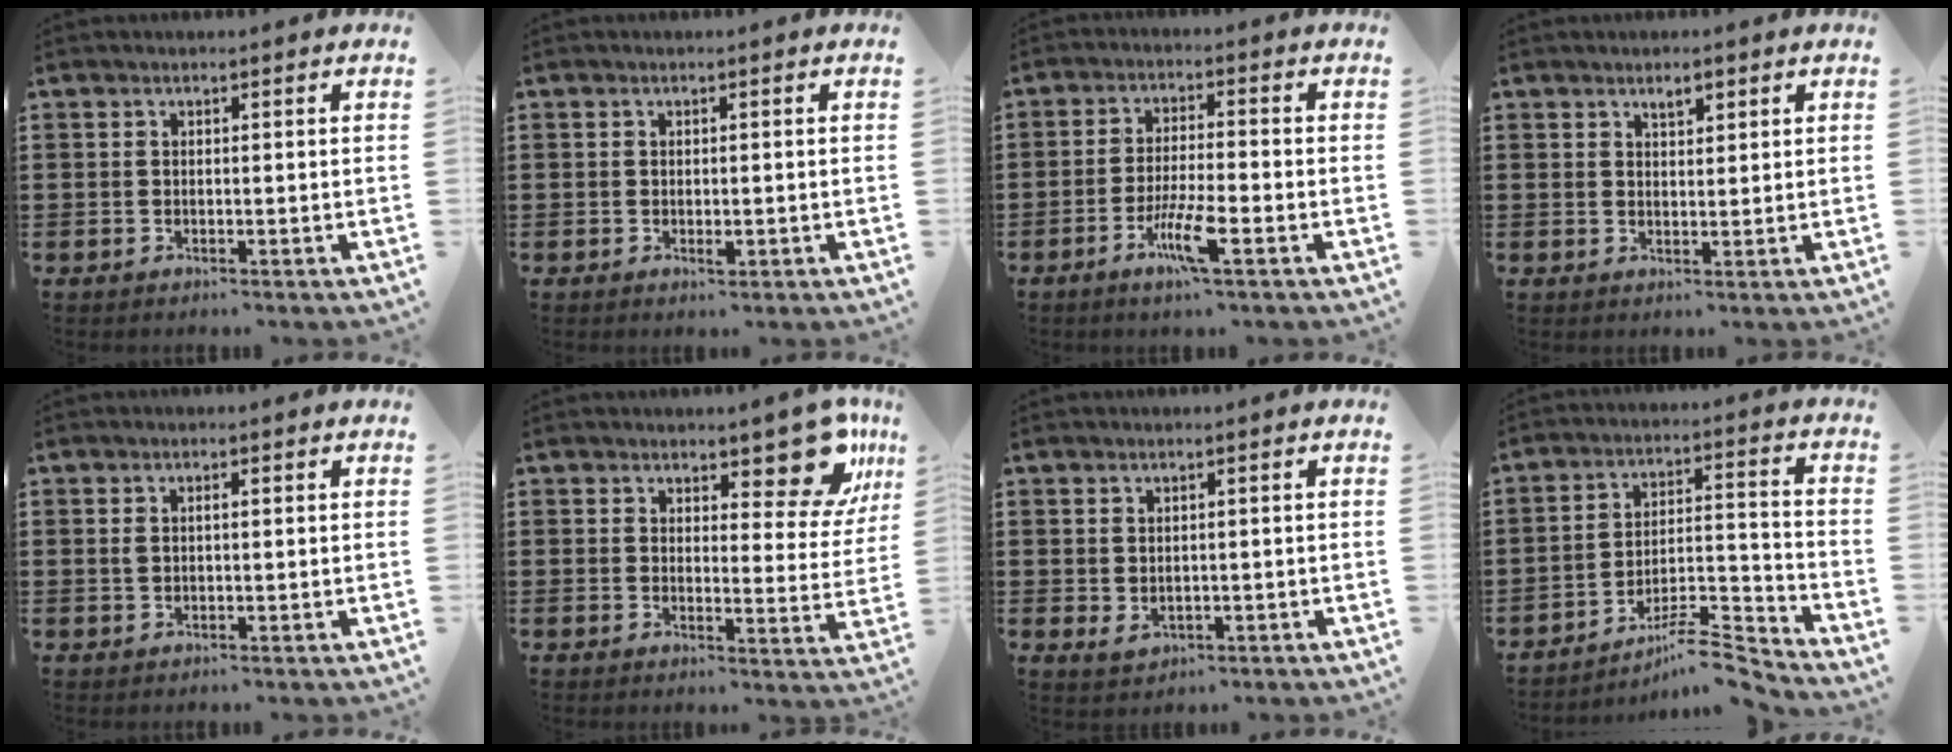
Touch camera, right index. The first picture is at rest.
{"total": 0.7, "force": [-0.1, 0.5, 0.5], "torque": [-0.010, -0.001, -0.001]}
{"total": 6.7, "force": [-3.4, 0.8, 5.7], "torque": [-0.111, -0.010, -0.061]}
{"total": 2.0, "force": [1.4, 0.9, 1.3], "torque": [-0.020, 0.001, 0.022]}
{"total": 1.2, "force": [0.2, 0.5, 1.1], "torque": [-0.024, 0.003, 0.002]}
{"total": 9.7, "force": [7.3, 3.3, 5.6], "torque": [-0.073, -0.034, 0.125]}
{"total": 1.5, "force": [0.0, 1.0, 1.1], "torque": [-0.023, 0.001, -0.001]}
{"total": 8.2, "force": [-7.1, 1.3, 3.9], "torque": [-0.054, 0.014, -0.132]}